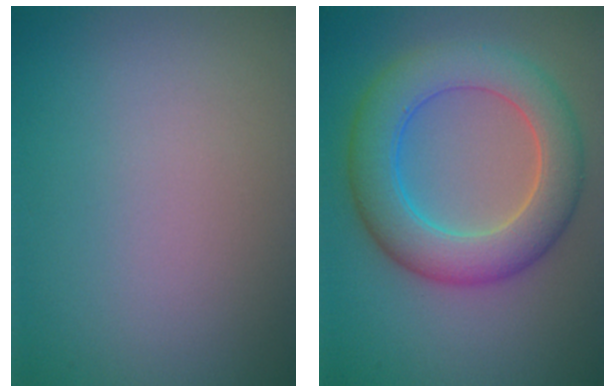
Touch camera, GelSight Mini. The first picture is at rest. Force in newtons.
{"total": 7.2, "press": 7.2, "slide": 0.3}